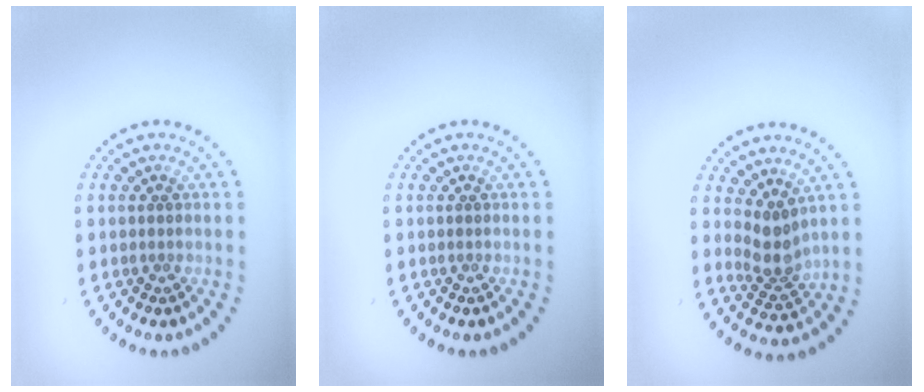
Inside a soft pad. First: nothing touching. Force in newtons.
{"total": 0.0}
{"total": 2.7, "press": 2.1, "slide": 1.7}